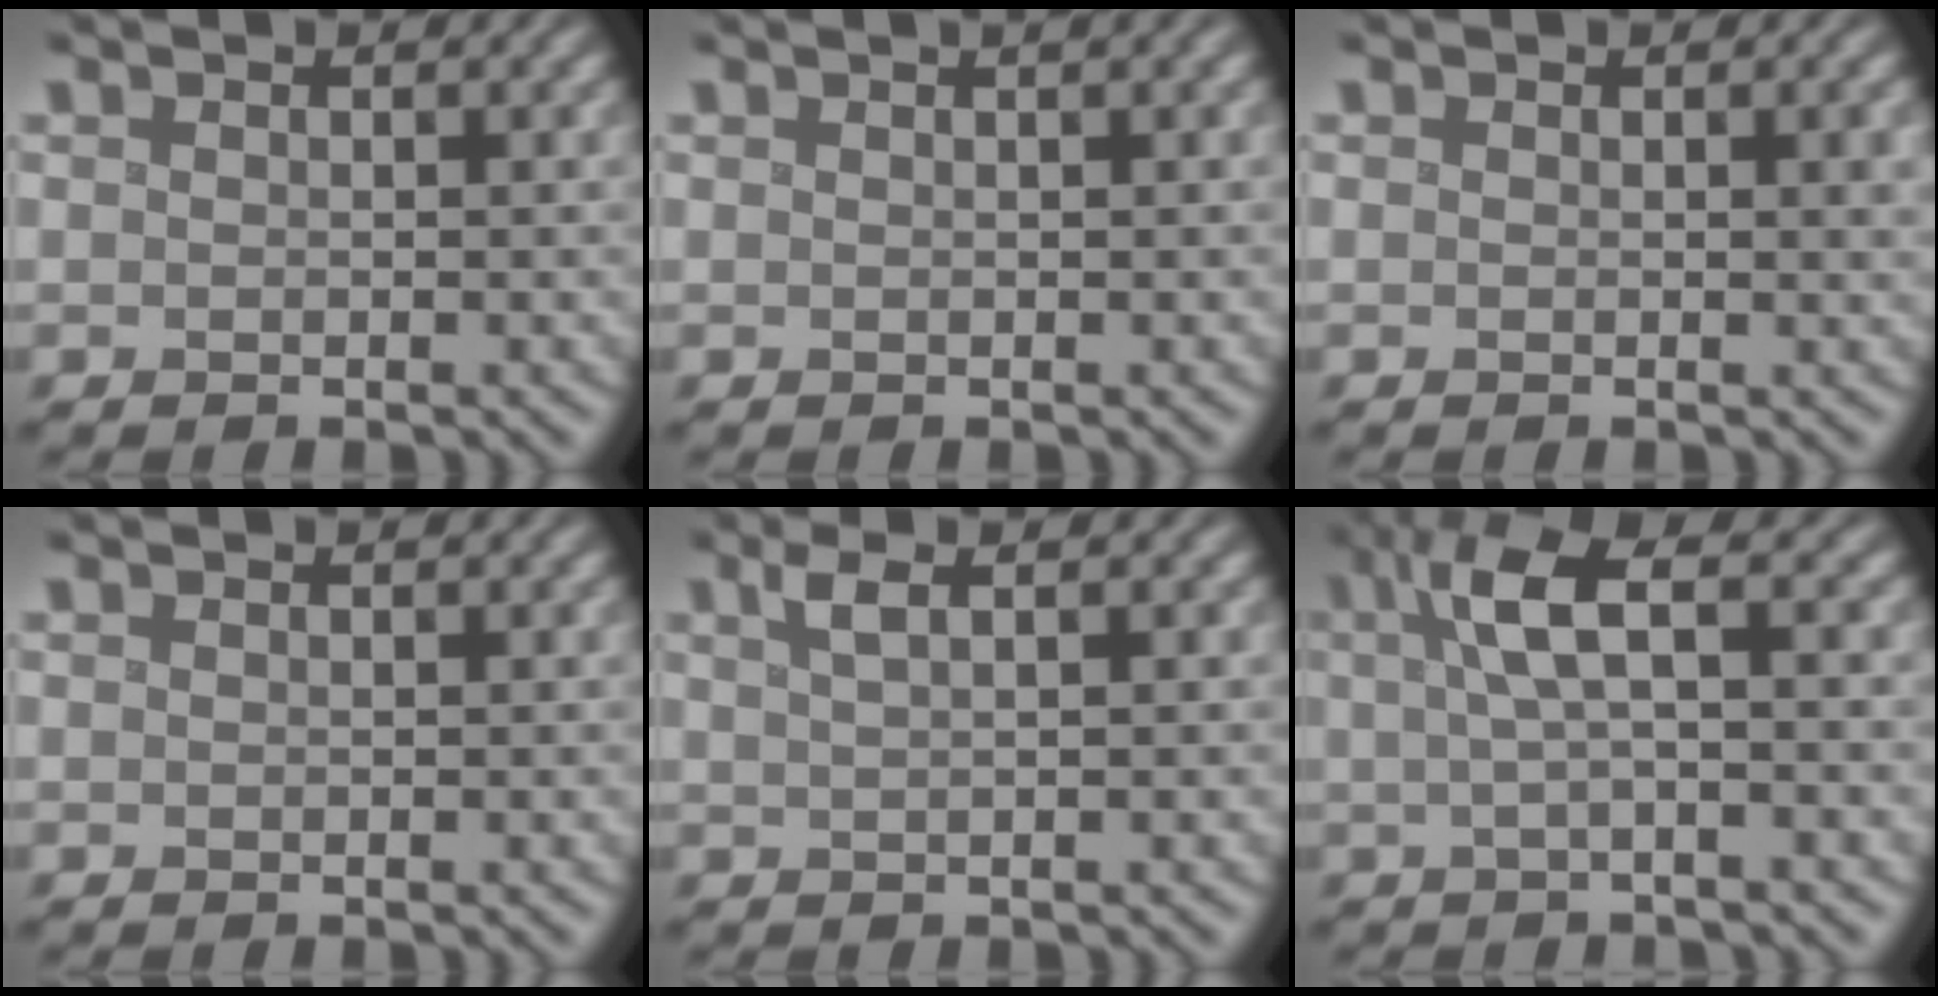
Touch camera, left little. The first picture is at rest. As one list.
[{"total": 0.8, "force": [0.5, -0.2, 0.6], "torque": [-0.010, 0.007, 0.010]}, {"total": 1.1, "force": [0.3, 0.5, 1.0], "torque": [-0.018, 0.001, 0.004]}, {"total": 0.0}, {"total": 1.7, "force": [0.9, 0.1, 1.4], "torque": [-0.038, 0.006, 0.019]}, {"total": 4.7, "force": [0.7, 1.2, 4.4], "torque": [-0.095, 0.012, 0.011]}]